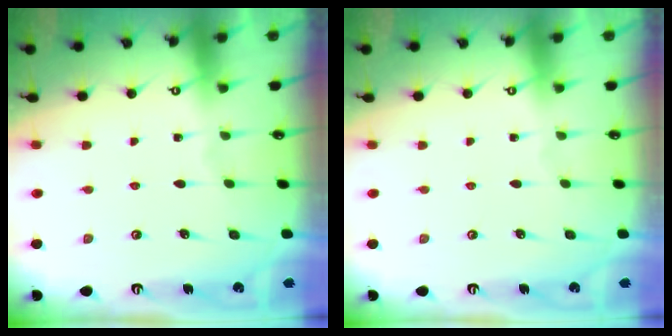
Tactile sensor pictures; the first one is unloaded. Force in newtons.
{"total": 0.0}